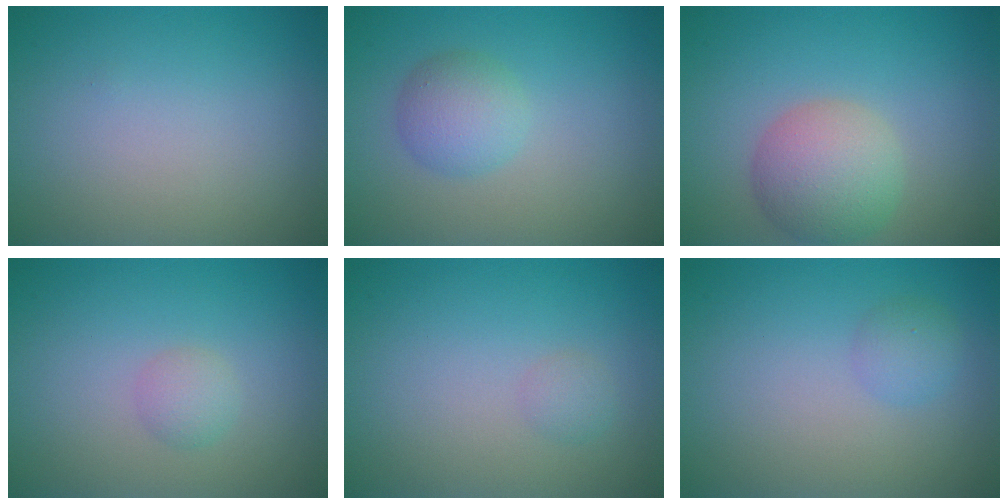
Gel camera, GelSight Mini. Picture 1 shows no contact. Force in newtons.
{"total": 2.9, "press": 2.9, "slide": 0.1}
{"total": 5.1, "press": 5.0, "slide": 0.3}
{"total": 1.4, "press": 1.4, "slide": 0.1}
{"total": 1.0, "press": 1.0, "slide": 0.0}
{"total": 1.5, "press": 1.5, "slide": 0.0}